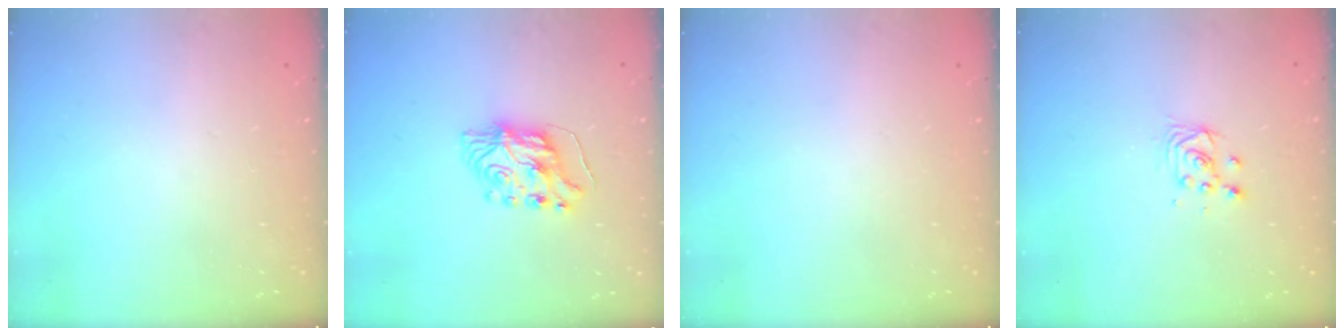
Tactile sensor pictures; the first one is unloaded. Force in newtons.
{"total": 6.8, "press": 6.8, "slide": 0.6}
{"total": 0.0}
{"total": 3.8, "press": 3.8, "slide": 0.3}